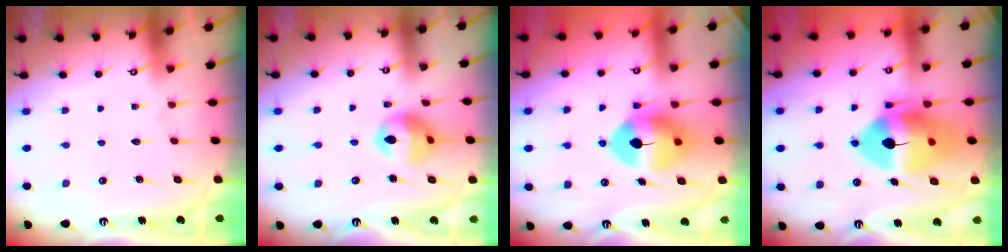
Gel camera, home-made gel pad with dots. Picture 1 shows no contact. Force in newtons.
{"total": 12.2, "press": 12.1, "slide": 1.6}
{"total": 10.4, "press": 10.2, "slide": 2.1}
{"total": 17.4, "press": 17.2, "slide": 2.9}